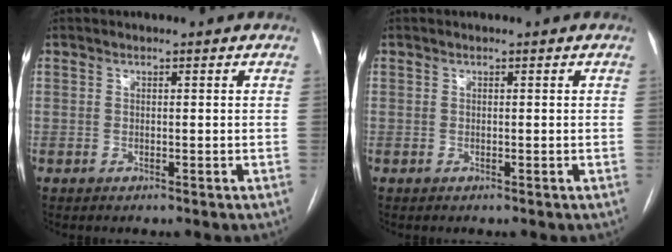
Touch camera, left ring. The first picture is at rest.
{"total": 0.0}